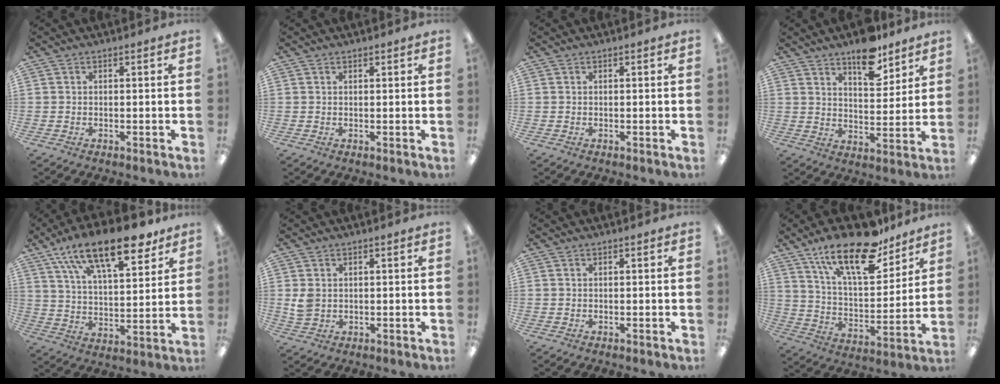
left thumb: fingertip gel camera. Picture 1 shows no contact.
{"total": 0.5, "force": [0.5, 0.2, 0.1], "torque": [-0.002, 0.001, 0.009]}
{"total": 0.0}
{"total": 10.7, "force": [8.4, 4.4, 5.2], "torque": [-0.052, -0.055, 0.141]}
{"total": 19.8, "force": [13.4, 7.6, 12.5], "torque": [-0.203, -0.066, 0.226]}
{"total": 3.4, "force": [0.8, 2.7, 1.8], "torque": [-0.028, 0.001, 0.014]}
{"total": 0.0}
{"total": 20.6, "force": [14.7, 7.8, 12.1], "torque": [-0.203, -0.083, 0.252]}